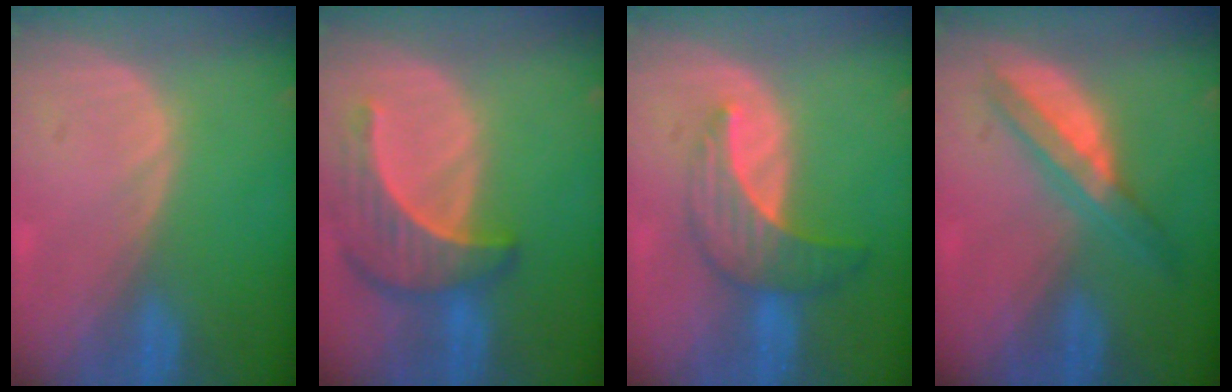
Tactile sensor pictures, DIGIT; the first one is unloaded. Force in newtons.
{"total": 7.6, "press": 7.3, "slide": 1.9}
{"total": 7.3, "press": 6.6, "slide": 3.2}
{"total": 5.6, "press": 5.2, "slide": 2.0}